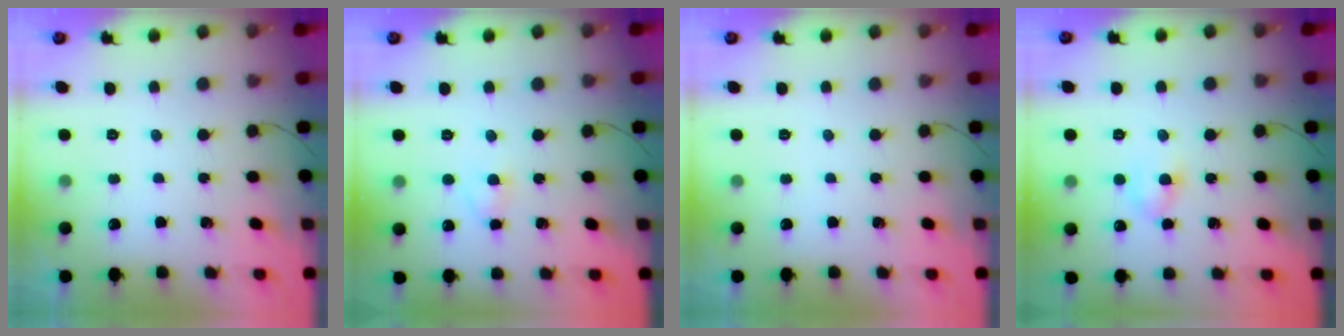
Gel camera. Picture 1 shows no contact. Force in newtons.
{"total": 2.4, "press": 2.2, "slide": 1.1}
{"total": 0.0}
{"total": 4.4, "press": 4.2, "slide": 1.4}